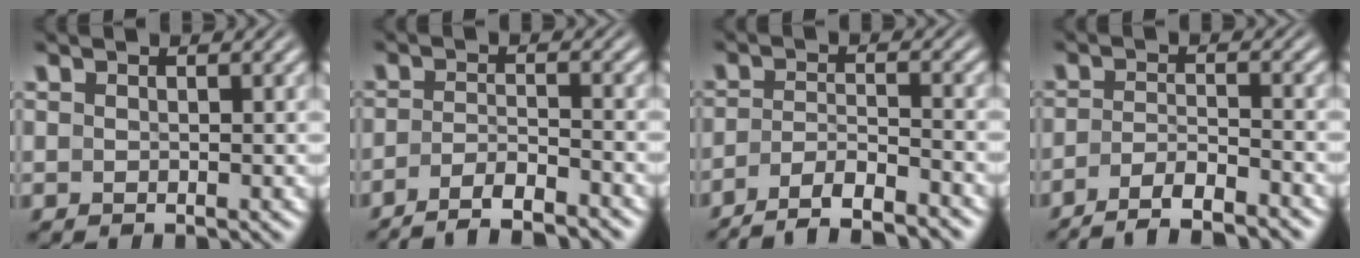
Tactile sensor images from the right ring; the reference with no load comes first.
{"total": 5.7, "force": [-5.1, 1.4, 2.1], "torque": [-0.033, -0.017, -0.074]}
{"total": 6.8, "force": [-5.7, 2.6, 2.6], "torque": [-0.042, -0.020, -0.085]}
{"total": 6.2, "force": [-5.4, 1.9, 2.4], "torque": [-0.036, -0.019, -0.079]}